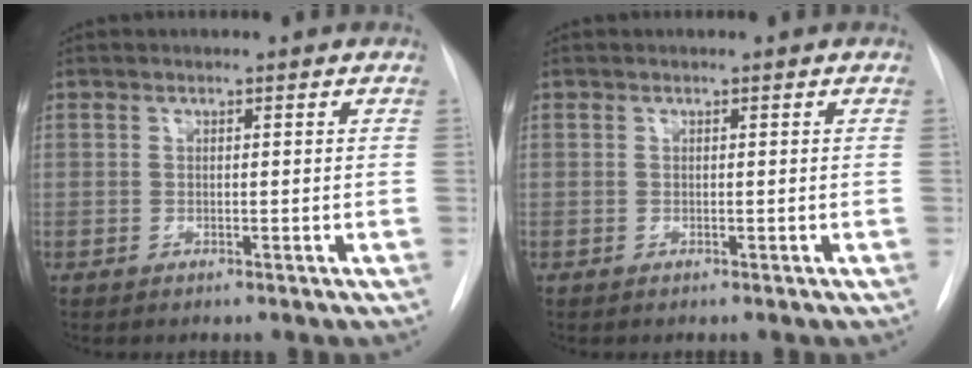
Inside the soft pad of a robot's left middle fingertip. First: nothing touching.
{"total": 0.0}